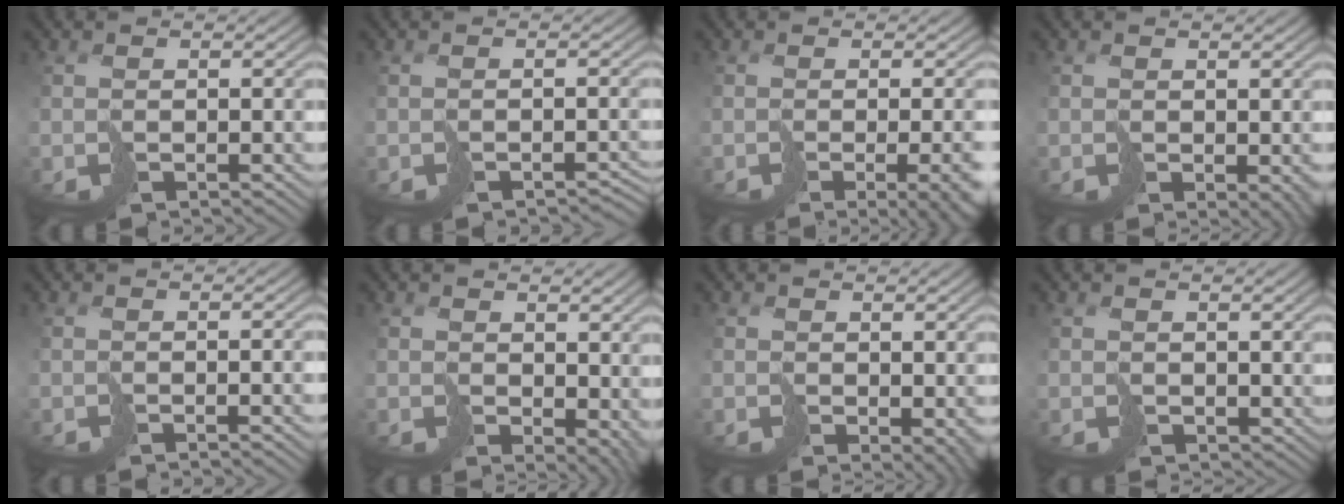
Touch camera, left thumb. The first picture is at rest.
{"total": 1.7, "force": [-1.4, 0.5, 0.8], "torque": [-0.009, -0.002, -0.018]}
{"total": 8.5, "force": [-2.8, 3.1, 7.4], "torque": [-0.072, -0.018, -0.021]}
{"total": 2.2, "force": [-0.1, 1.4, 1.8], "torque": [-0.025, -0.009, 0.000]}
{"total": 1.2, "force": [-0.3, 0.0, 1.1], "torque": [-0.017, 0.001, -0.008]}
{"total": 6.5, "force": [1.0, 4.5, 4.6], "torque": [-0.081, -0.024, 0.035]}
{"total": 3.4, "force": [0.1, 2.2, 2.5], "torque": [-0.039, -0.013, 0.007]}
{"total": 1.6, "force": [1.0, 1.1, 0.4], "torque": [-0.015, -0.002, 0.020]}